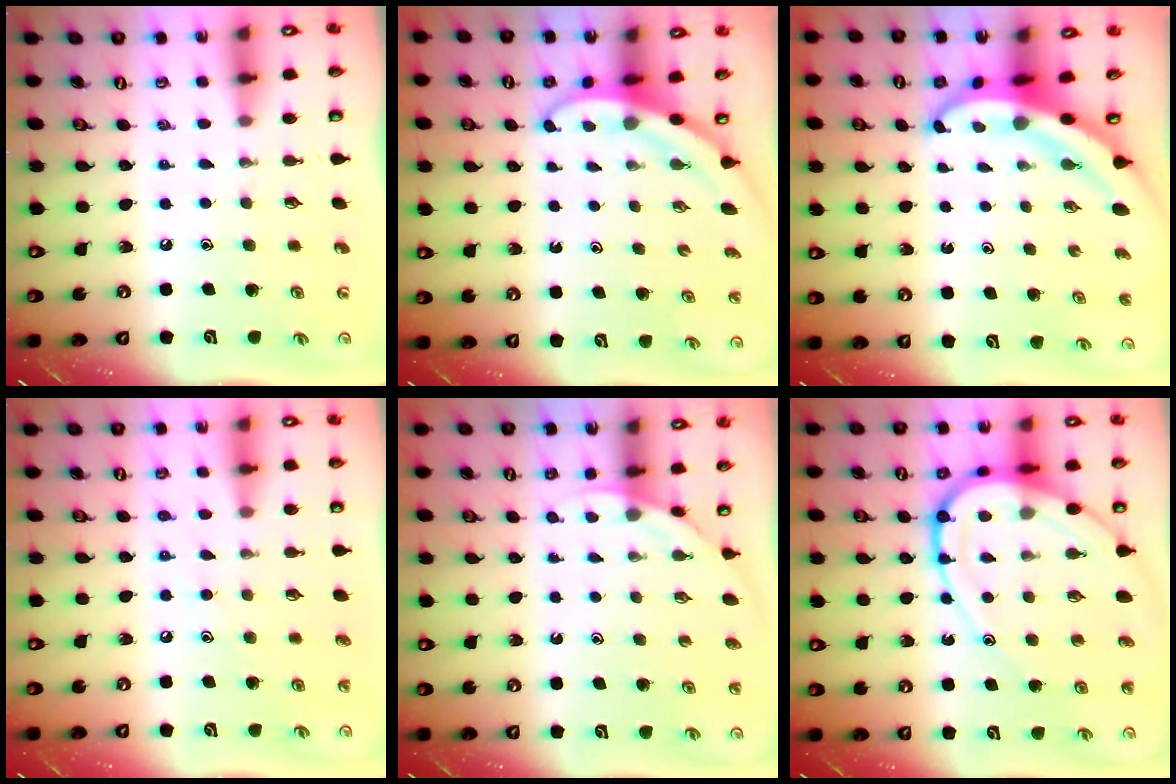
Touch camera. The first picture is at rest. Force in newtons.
{"total": 3.2, "press": 3.2, "slide": 0.2}
{"total": 5.3, "press": 5.2, "slide": 0.7}
{"total": 6.1, "press": 6.1, "slide": 0.6}
{"total": 2.6, "press": 2.6, "slide": 0.1}
{"total": 16.7, "press": 16.6, "slide": 1.5}